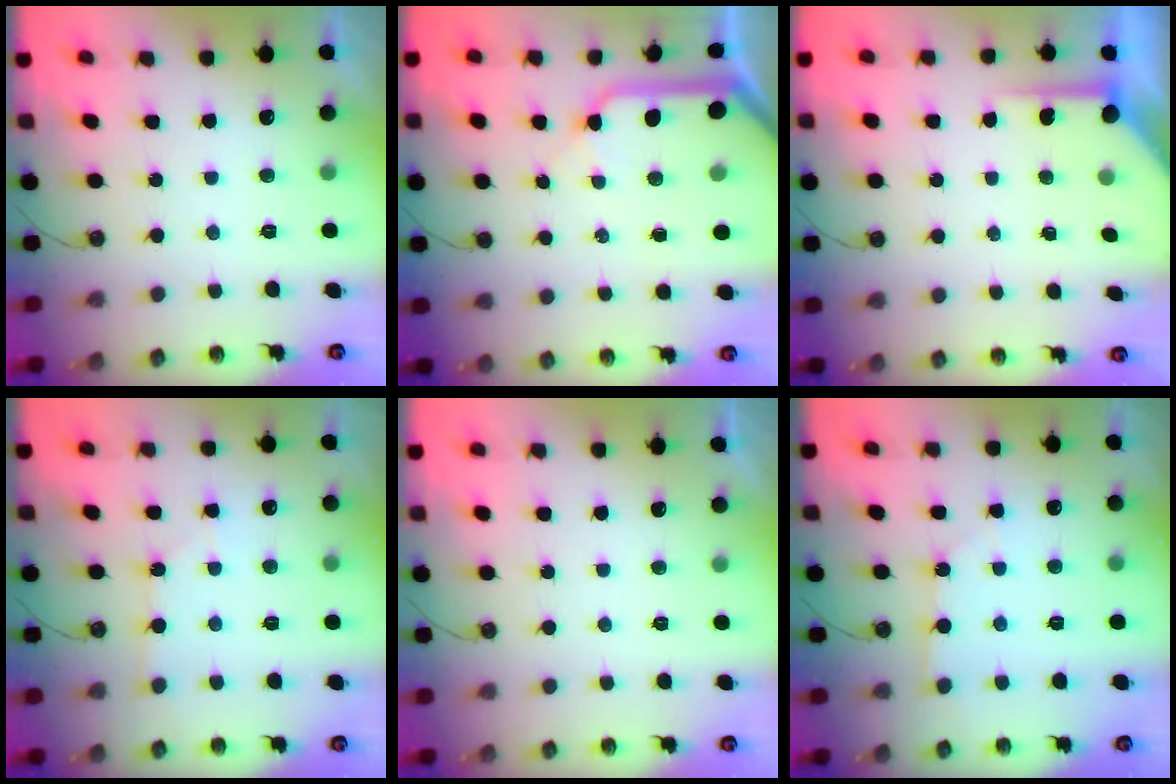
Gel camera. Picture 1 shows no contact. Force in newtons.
{"total": 13.6, "press": 13.5, "slide": 1.7}
{"total": 5.7, "press": 5.7, "slide": 0.7}
{"total": 3.0, "press": 3.0, "slide": 0.4}
{"total": 0.0}
{"total": 3.0, "press": 3.0, "slide": 0.3}